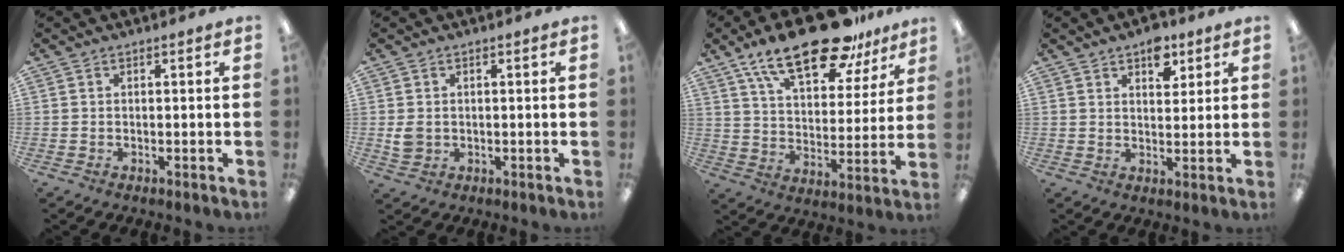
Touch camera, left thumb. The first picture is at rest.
{"total": 3.4, "force": [0.3, 2.8, 1.9], "torque": [-0.019, -0.001, 0.004]}
{"total": 22.1, "force": [15.0, 9.1, 13.4], "torque": [-0.213, -0.079, 0.255]}
{"total": 6.6, "force": [4.1, 3.6, 3.8], "torque": [-0.034, -0.019, 0.065]}